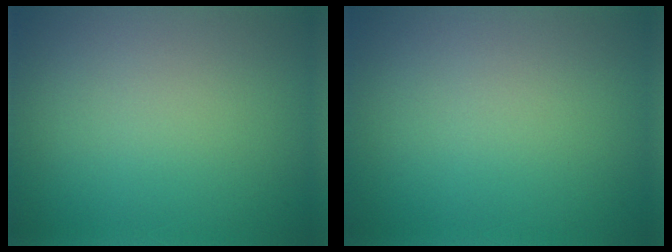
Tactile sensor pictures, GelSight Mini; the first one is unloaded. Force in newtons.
{"total": 0.0}